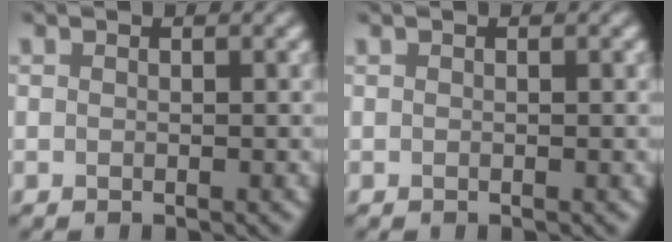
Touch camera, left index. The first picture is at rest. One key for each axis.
{"total": 0.0}